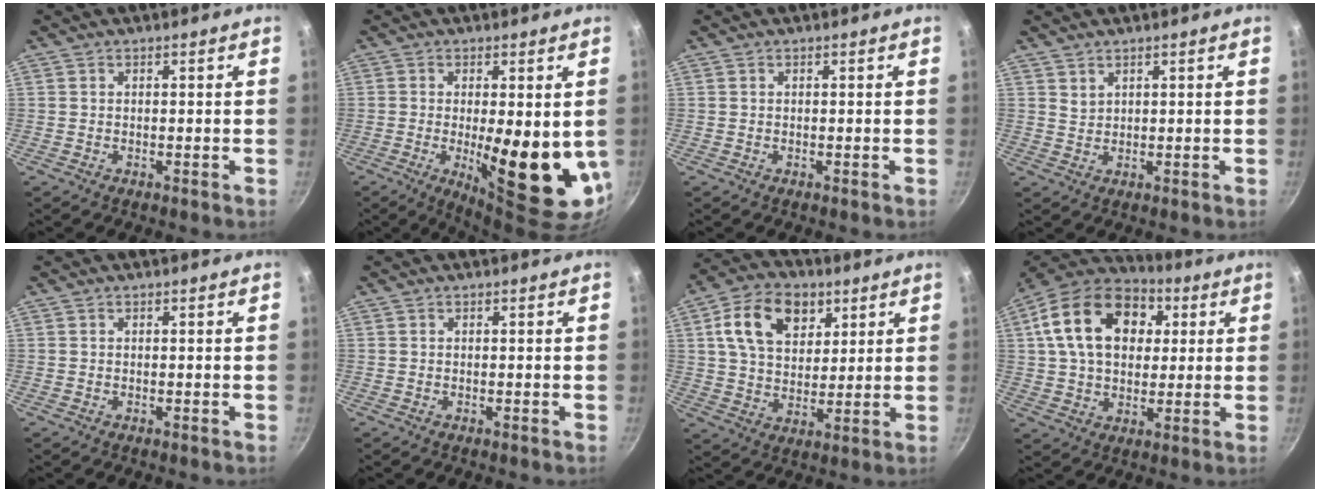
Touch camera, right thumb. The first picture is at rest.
{"total": 15.1, "force": [-1.3, 4.6, 14.3], "torque": [-0.188, -0.023, -0.005]}
{"total": 0.0}
{"total": 1.6, "force": [1.3, 0.8, 0.4], "torque": [-0.004, -0.005, 0.028]}
{"total": 0.0}
{"total": 0.0}
{"total": 14.5, "force": [5.7, 9.9, 9.0], "torque": [-0.129, -0.007, 0.090]}
{"total": 20.5, "force": [5.5, 14.2, 13.6], "torque": [-0.217, 0.014, 0.082]}